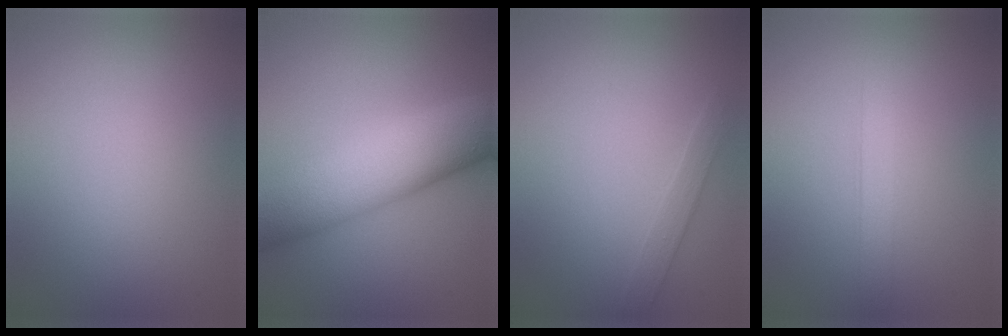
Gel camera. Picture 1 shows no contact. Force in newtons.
{"total": 11.1, "press": 11.1, "slide": 0.5}
{"total": 1.3, "press": 1.3, "slide": 0.1}
{"total": 1.8, "press": 1.8, "slide": 0.1}